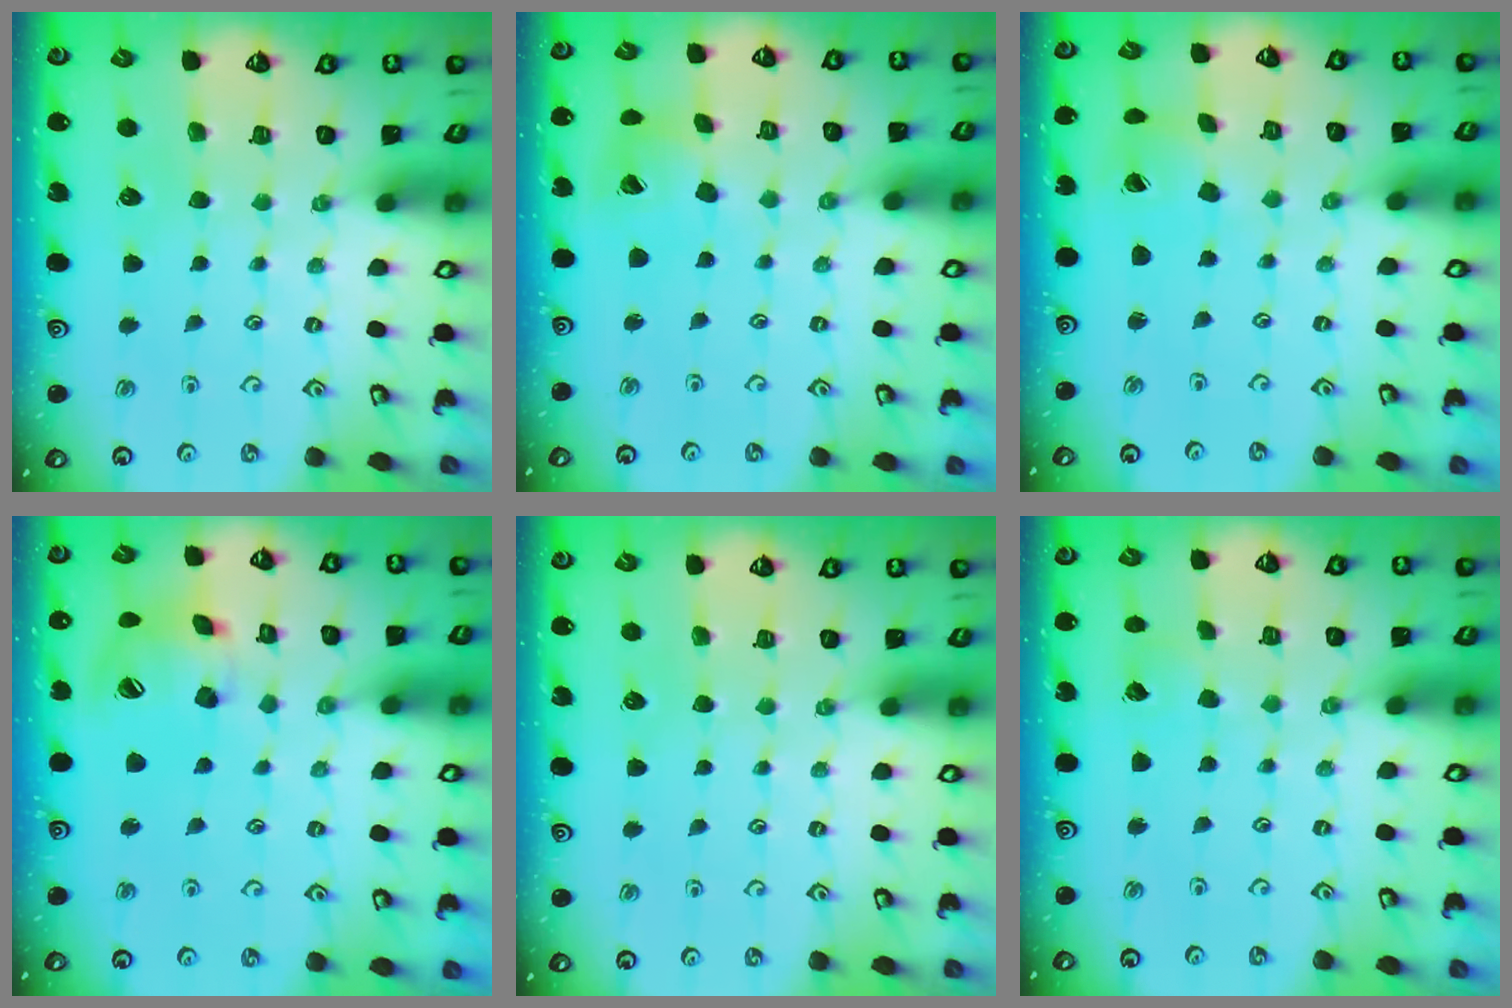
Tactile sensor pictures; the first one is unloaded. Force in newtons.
{"total": 9.8, "press": 9.7, "slide": 1.1}
{"total": 1.6, "press": 1.6, "slide": 0.3}
{"total": 14.9, "press": 14.8, "slide": 2.1}
{"total": 0.0}
{"total": 2.8, "press": 2.8, "slide": 0.3}